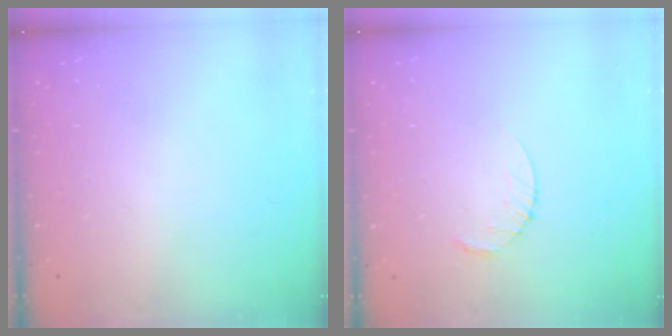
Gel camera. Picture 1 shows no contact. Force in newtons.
{"total": 2.5, "press": 2.5, "slide": 0.3}